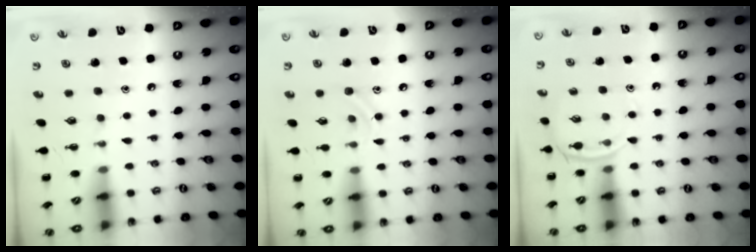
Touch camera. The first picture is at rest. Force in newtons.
{"total": 7.2, "press": 7.1, "slide": 1.4}
{"total": 4.0, "press": 3.7, "slide": 1.5}